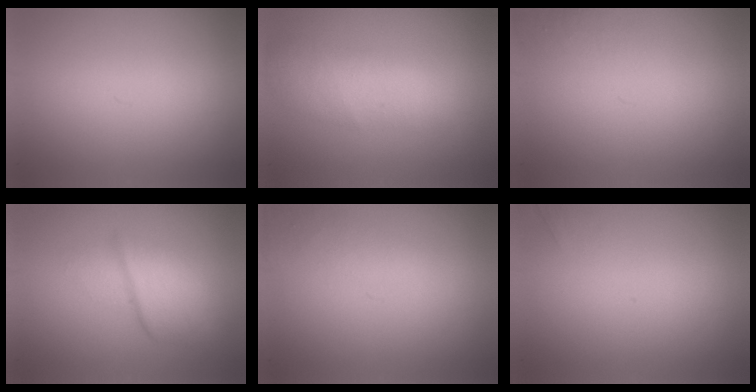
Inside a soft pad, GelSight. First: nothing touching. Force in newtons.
{"total": 2.3}
{"total": 1.0}
{"total": 2.7}
{"total": 1.2}
{"total": 1.1}